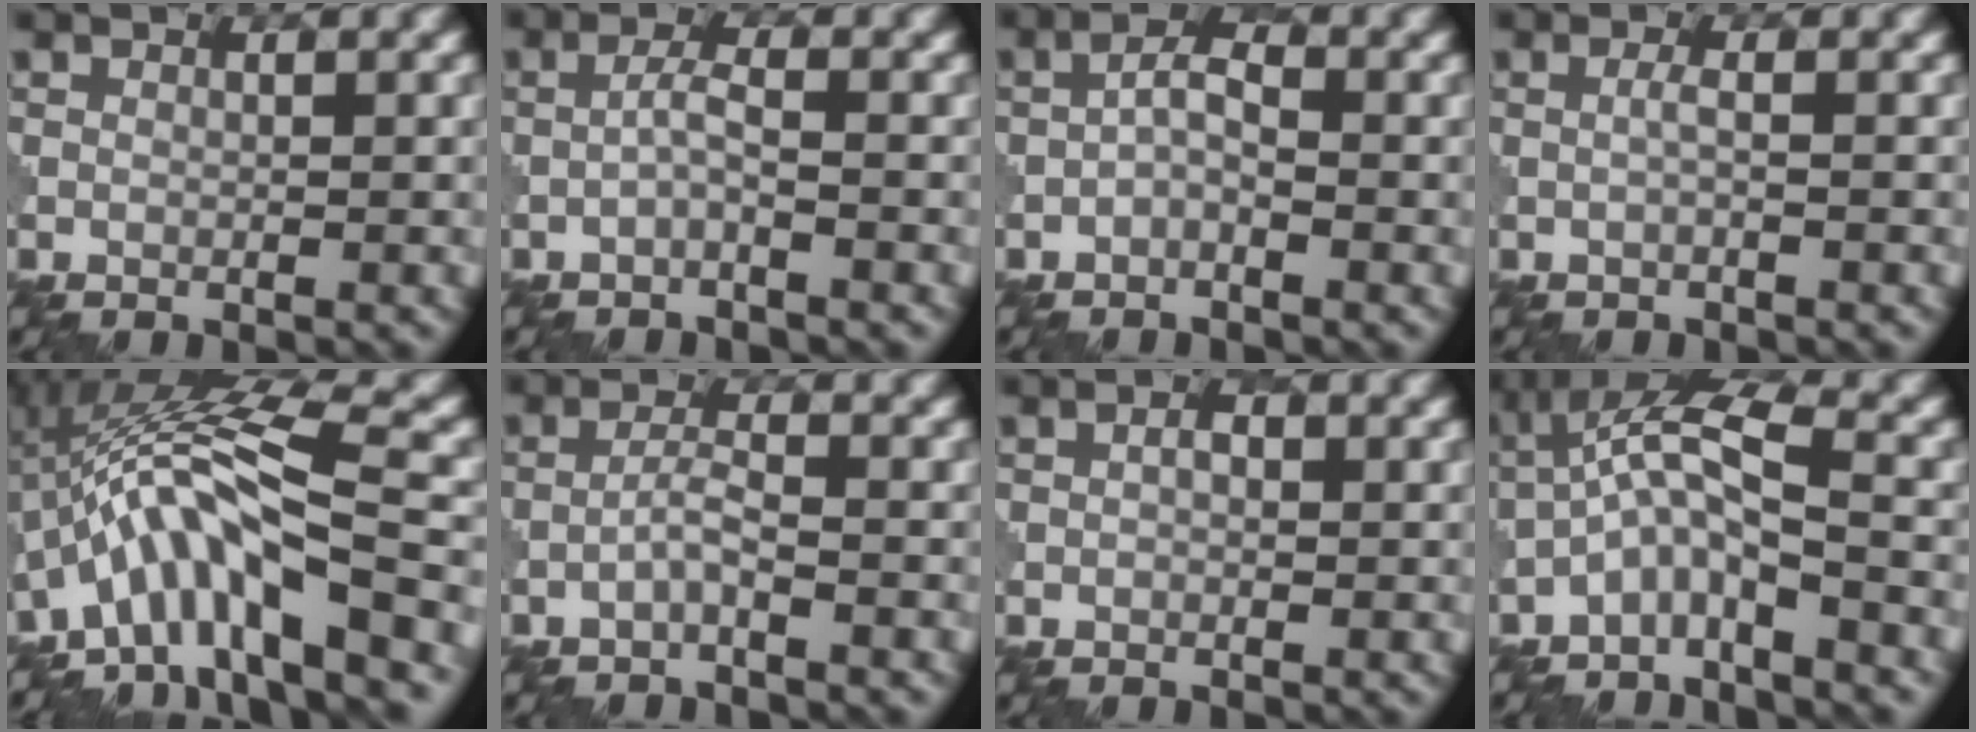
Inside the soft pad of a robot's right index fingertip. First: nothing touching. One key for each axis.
{"total": 1.6, "fx": -0.7, "fy": 0.2, "fz": 1.4, "tx": -0.031, "ty": 0.006, "tz": -0.018}
{"total": 2.1, "fx": -0.8, "fy": 0.8, "fz": 1.7, "tx": -0.034, "ty": 0.008, "tz": -0.020}
{"total": 1.0, "fx": -0.2, "fy": 0.1, "fz": 0.9, "tx": -0.020, "ty": 0.001, "tz": -0.004}
{"total": 10.2, "fx": -3.8, "fy": 2.2, "fz": 9.2, "tx": -0.152, "ty": 0.025, "tz": -0.066}
{"total": 1.7, "fx": -1.1, "fy": 0.1, "fz": 1.2, "tx": -0.028, "ty": 0.007, "tz": -0.026}
{"total": 1.3, "fx": 0.2, "fy": 0.8, "fz": 1.0, "tx": -0.012, "ty": -0.003, "tz": 0.002}
{"total": 5.4, "fx": -2.1, "fy": 1.2, "fz": 4.8, "tx": -0.098, "ty": 0.019, "tz": -0.052}